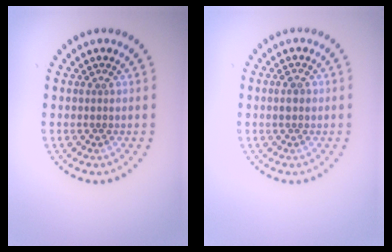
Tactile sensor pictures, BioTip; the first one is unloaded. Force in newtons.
{"total": 1.1, "press": 1.1, "slide": 0.2}